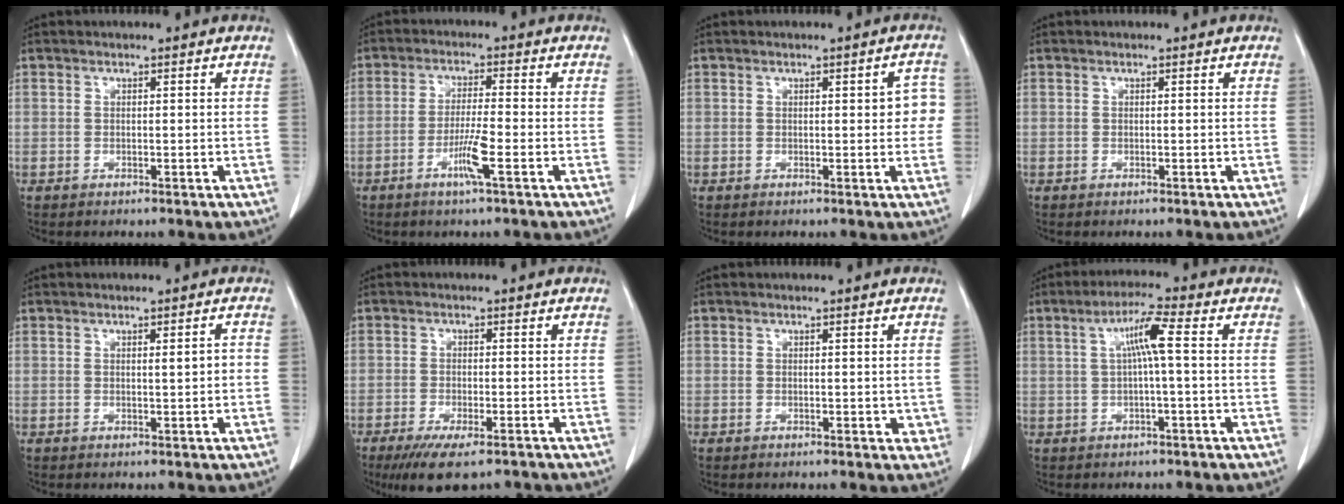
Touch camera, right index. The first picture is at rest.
{"total": 5.3, "force": [-2.3, -0.4, 4.7], "torque": [-0.092, -0.010, -0.047]}
{"total": 3.4, "force": [0.3, 1.3, 3.1], "torque": [-0.023, 0.011, 0.002]}
{"total": 0.0}
{"total": 1.5, "force": [0.0, 0.2, 1.5], "torque": [-0.022, 0.002, 0.001]}
{"total": 8.7, "force": [-6.5, 2.1, 5.3], "torque": [-0.084, -0.017, -0.099]}
{"total": 1.7, "force": [0.0, 1.0, 1.3], "torque": [-0.011, -0.002, 0.001]}
{"total": 5.2, "force": [0.8, 0.0, 5.2], "torque": [-0.095, 0.016, 0.014]}